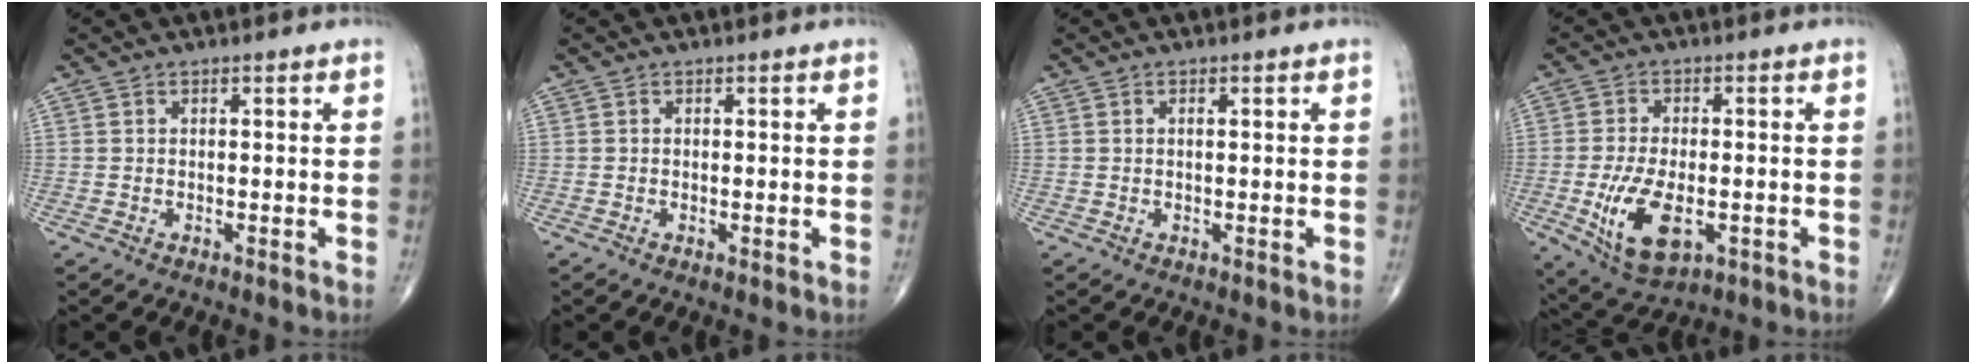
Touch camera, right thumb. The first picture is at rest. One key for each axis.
{"total": 0.5, "fx": -0.1, "fy": 0.1, "fz": 0.5, "tx": -0.010, "ty": -0.003, "tz": -0.003}
{"total": 0.6, "fx": 0.2, "fy": 0.2, "fz": 0.6, "tx": -0.010, "ty": 0.003, "tz": 0.003}
{"total": 11.6, "fx": -3.1, "fy": 5.9, "fz": 9.5, "tx": -0.176, "ty": -0.006, "tz": -0.042}